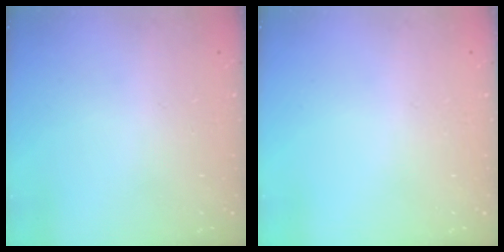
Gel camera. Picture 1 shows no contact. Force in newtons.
{"total": 0.0}